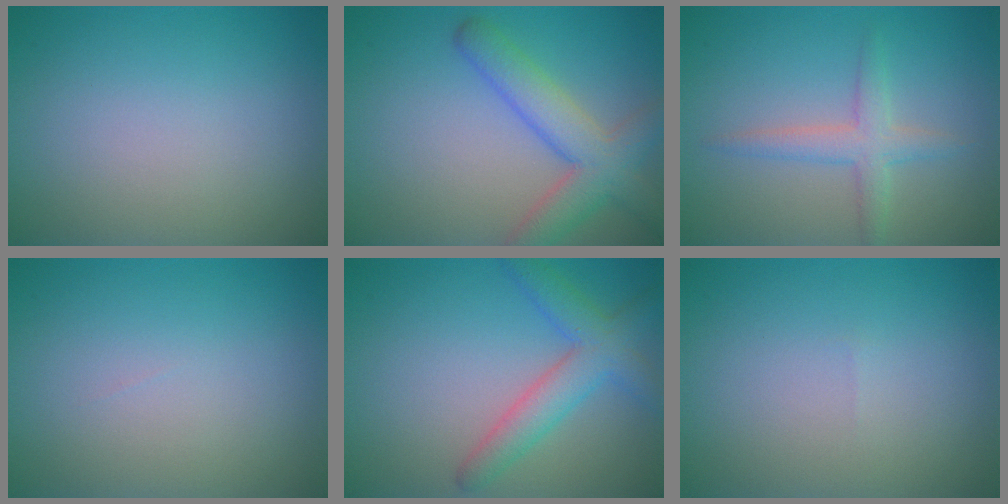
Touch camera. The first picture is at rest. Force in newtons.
{"total": 5.4, "press": 5.4, "slide": 0.3}
{"total": 2.4, "press": 2.4, "slide": 0.1}
{"total": 0.0}
{"total": 4.2, "press": 4.2, "slide": 0.2}
{"total": 0.0}